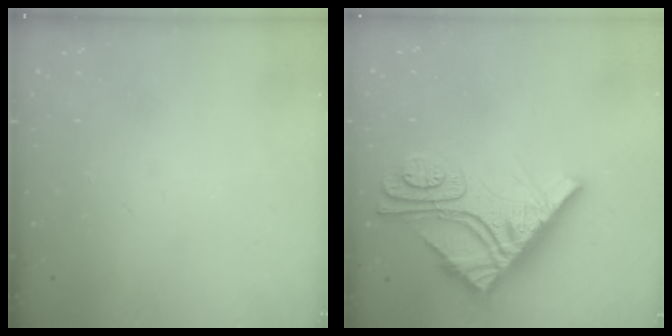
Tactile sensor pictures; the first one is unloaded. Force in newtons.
{"total": 17.0, "press": 16.9, "slide": 1.4}